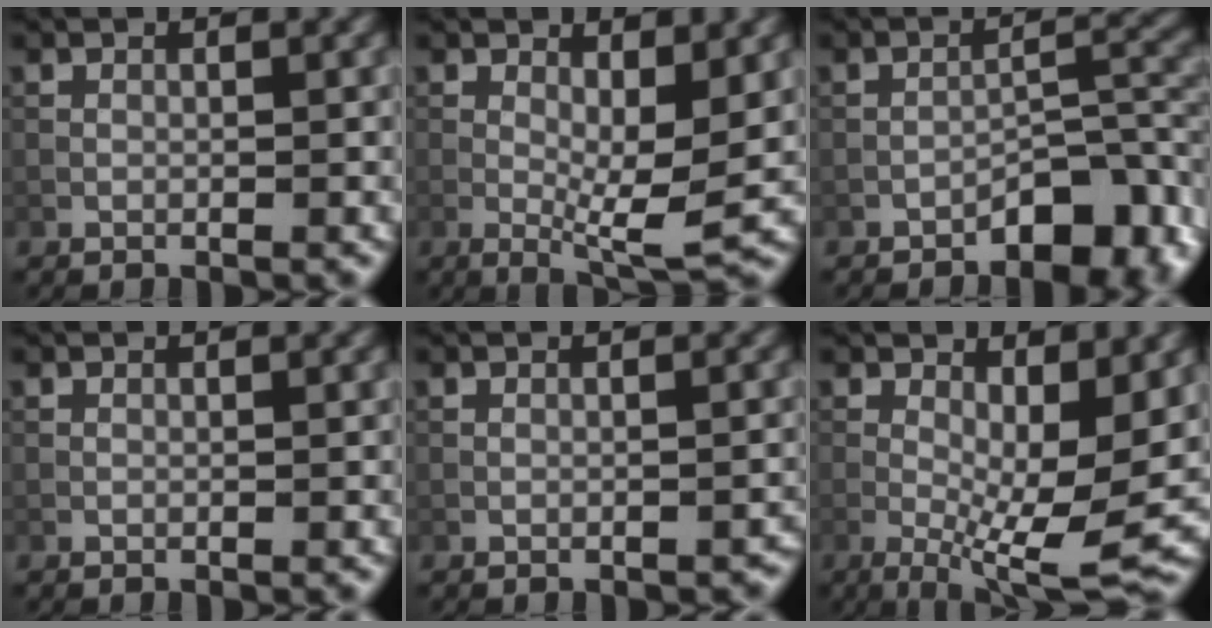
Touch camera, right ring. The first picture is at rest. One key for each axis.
{"total": 5.4, "fx": 0.4, "fy": 1.5, "fz": 5.2, "tx": -0.084, "ty": -0.012, "tz": 0.007}
{"total": 5.7, "fx": -3.7, "fy": 2.1, "fz": 3.8, "tx": -0.045, "ty": 0.019, "tz": -0.055}
{"total": 0.0}
{"total": 0.8, "fx": -0.6, "fy": 0.4, "fz": 0.4, "tx": -0.008, "ty": 0.000, "tz": -0.006}
{"total": 8.8, "fx": -0.5, "fy": 2.8, "fz": 8.4, "tx": -0.142, "ty": -0.010, "tz": -0.008}